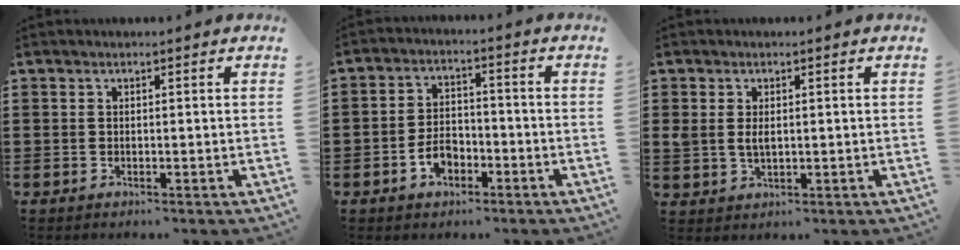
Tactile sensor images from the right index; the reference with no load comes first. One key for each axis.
{"total": 4.4, "fx": -2.3, "fy": 2.8, "fz": 2.5, "tx": -0.051, "ty": 0.005, "tz": -0.046}
{"total": 2.4, "fx": 0.4, "fy": 1.5, "fz": 1.8, "tx": -0.047, "ty": 0.004, "tz": 0.004}